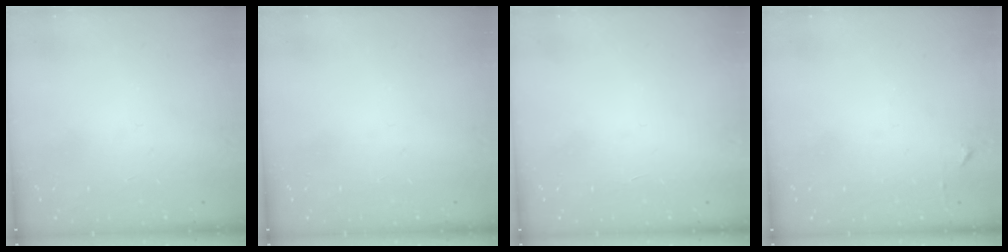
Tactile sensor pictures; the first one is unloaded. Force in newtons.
{"total": 0.0}
{"total": 1.7, "press": 1.7, "slide": 0.1}
{"total": 5.1, "press": 5.1, "slide": 0.6}